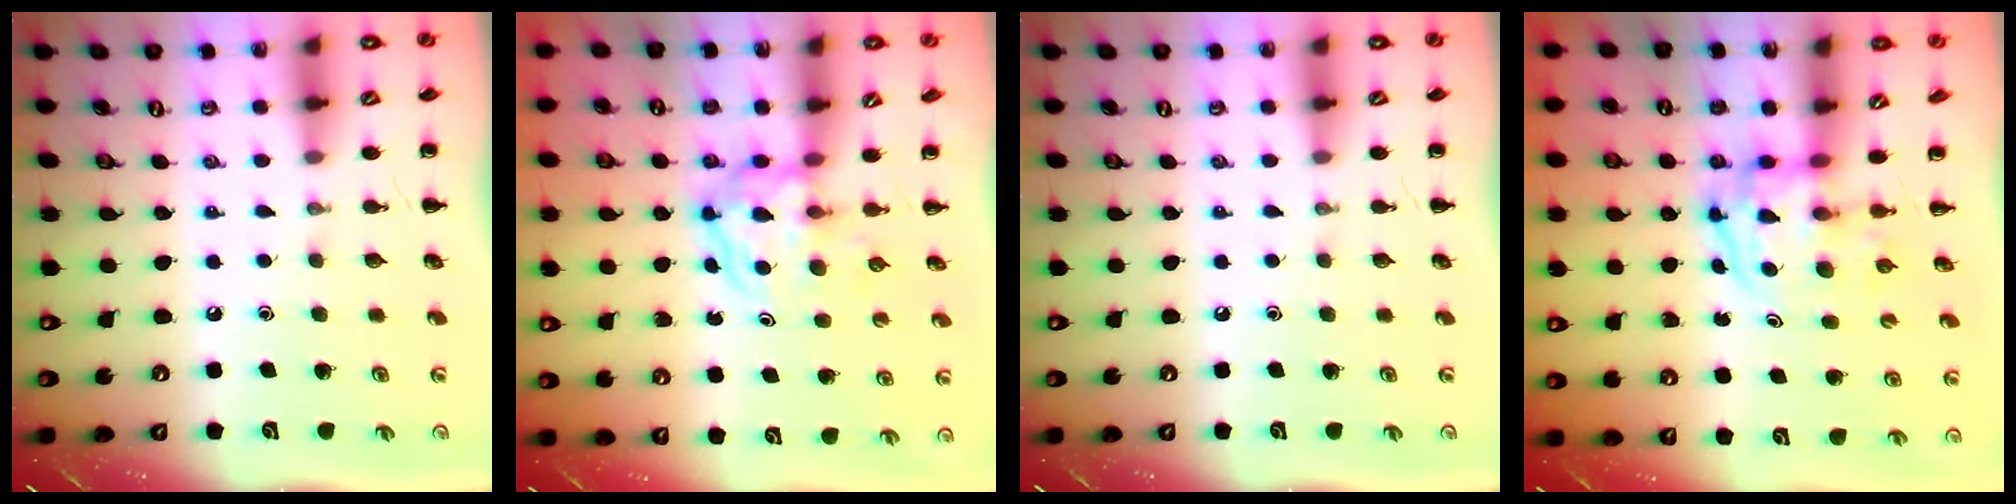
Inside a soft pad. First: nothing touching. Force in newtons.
{"total": 4.0, "press": 3.9, "slide": 0.5}
{"total": 0.0}
{"total": 3.7, "press": 3.6, "slide": 0.6}